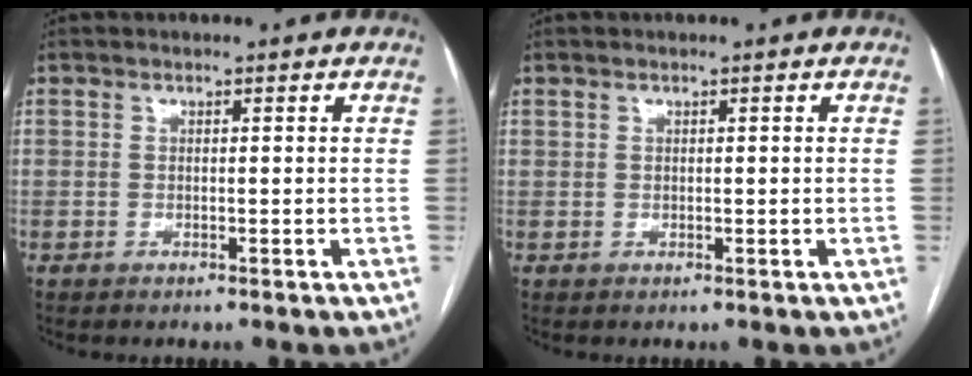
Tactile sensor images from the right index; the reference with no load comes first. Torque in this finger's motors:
{"motor_torque": [-0.39, 0.04, 0.02, -0.01]}